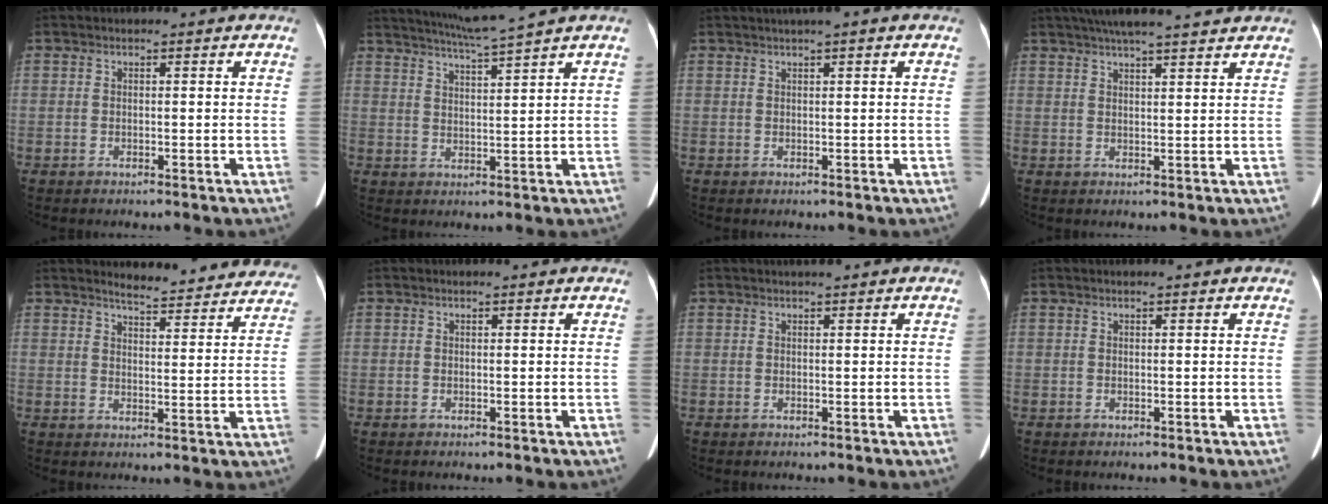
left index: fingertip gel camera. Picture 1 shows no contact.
{"total": 7.0, "force": [6.1, -2.3, 2.5], "torque": [-0.047, -0.007, 0.105]}
{"total": 2.8, "force": [1.8, 0.0, 2.1], "torque": [-0.036, 0.019, 0.029]}
{"total": 12.3, "force": [10.7, 0.8, 6.1], "torque": [-0.098, 0.031, 0.145]}
{"total": 15.6, "force": [14.9, 2.6, 3.8], "torque": [-0.025, -0.037, 0.157]}
{"total": 0.6, "force": [0.5, 0.2, 0.3], "torque": [-0.011, 0.008, 0.006]}
{"total": 1.4, "force": [1.1, 0.2, 0.9], "torque": [-0.013, 0.007, 0.016]}
{"total": 1.0, "force": [0.8, 0.1, 0.5], "torque": [-0.009, 0.015, 0.012]}